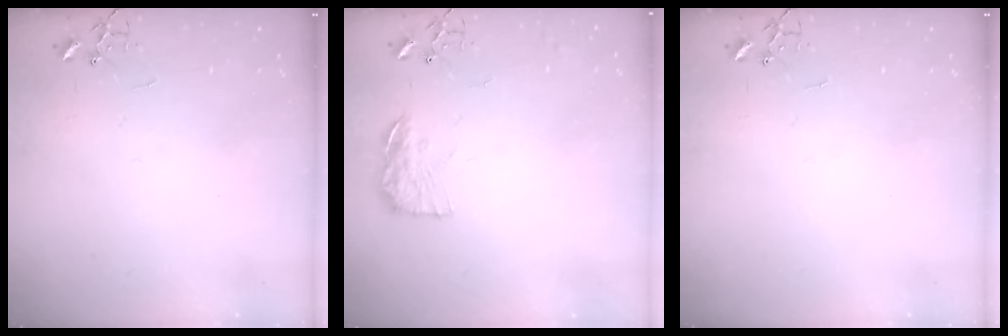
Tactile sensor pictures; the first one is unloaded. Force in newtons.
{"total": 12.1, "press": 12.1, "slide": 0.5}
{"total": 0.0}